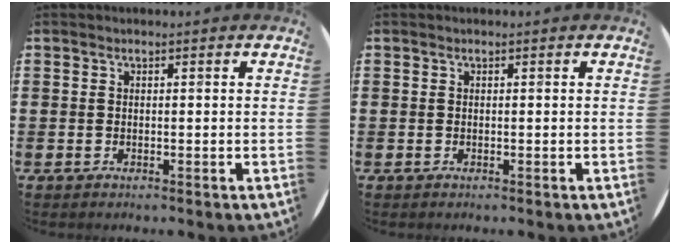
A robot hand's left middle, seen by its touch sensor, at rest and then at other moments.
{"total": 0.0}